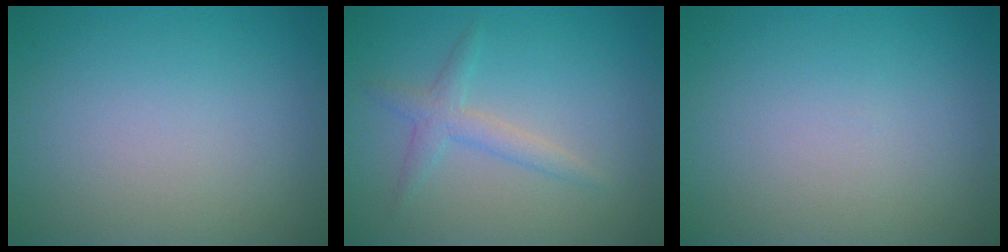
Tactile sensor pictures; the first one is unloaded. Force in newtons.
{"total": 2.0, "press": 2.0, "slide": 0.0}
{"total": 0.0}